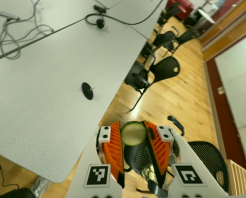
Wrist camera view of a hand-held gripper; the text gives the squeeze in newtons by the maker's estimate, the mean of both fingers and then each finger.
{"total": 9.0, "left": 9.2, "right": 8.8}